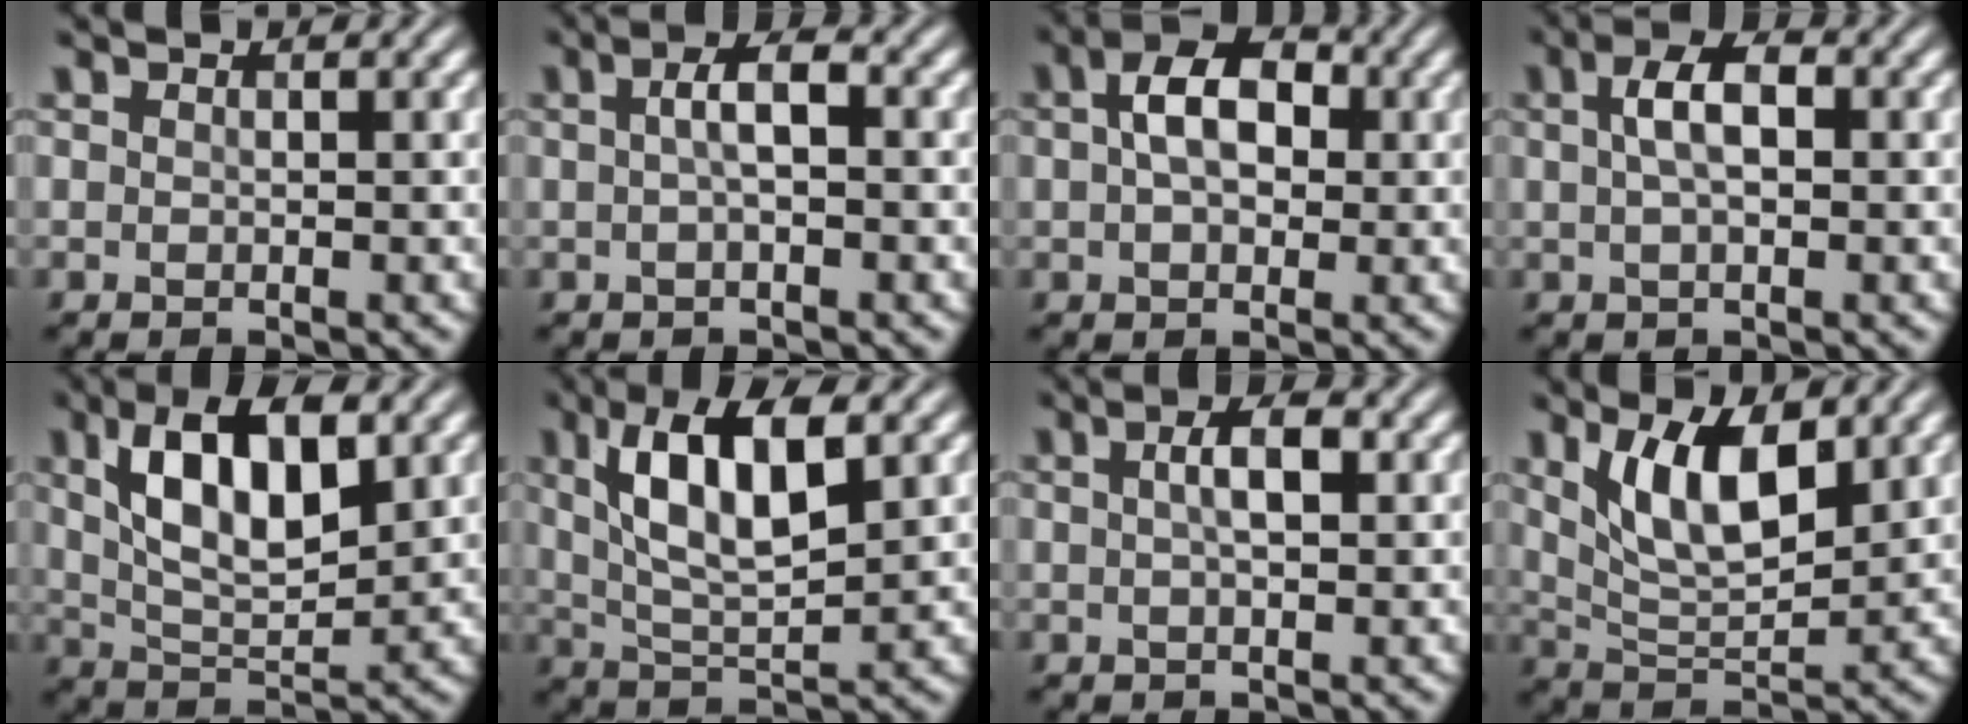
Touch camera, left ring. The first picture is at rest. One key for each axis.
{"total": 2.7, "fx": 0.2, "fy": 0.8, "fz": 2.6, "tx": -0.050, "ty": 0.007, "tz": 0.002}
{"total": 5.4, "fx": 1.0, "fy": 3.5, "fz": 4.1, "tx": -0.069, "ty": 0.012, "tz": 0.005}
{"total": 3.7, "fx": 0.7, "fy": 1.7, "fz": 3.2, "tx": -0.061, "ty": 0.008, "tz": 0.009}
{"total": 9.0, "fx": 3.0, "fy": 3.9, "fz": 7.6, "tx": -0.132, "ty": 0.007, "tz": 0.050}
{"total": 8.3, "fx": 2.7, "fy": 3.0, "fz": 7.3, "tx": -0.133, "ty": 0.007, "tz": 0.047}
{"total": 3.0, "fx": 0.7, "fy": 1.0, "fz": 2.7, "tx": -0.048, "ty": 0.007, "tz": 0.010}
{"total": 6.8, "fx": 2.7, "fy": 2.8, "fz": 5.5, "tx": -0.107, "ty": -0.006, "tz": 0.051}